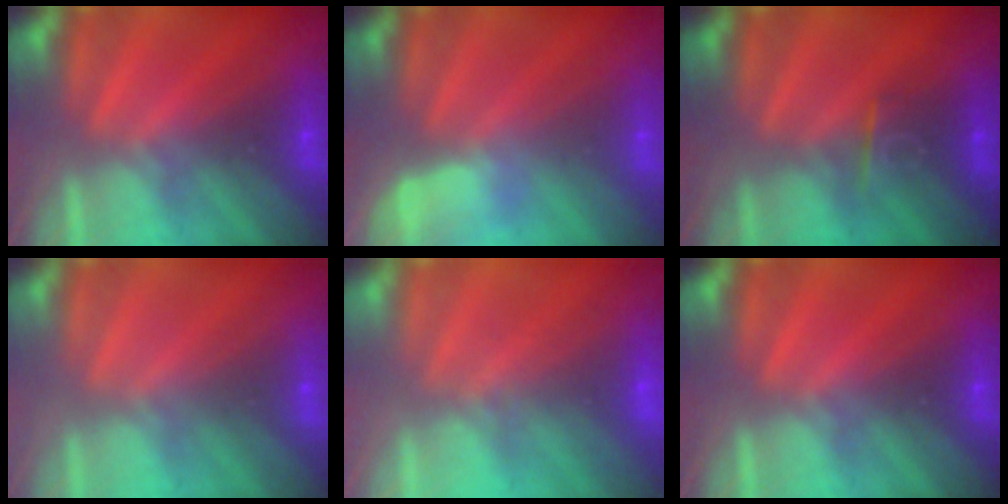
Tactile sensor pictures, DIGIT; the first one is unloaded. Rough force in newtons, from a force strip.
{"total": 2.8}
{"total": 2.6}
{"total": 3.0}
{"total": 8.4}
{"total": 0.0}